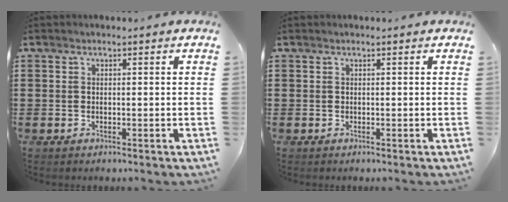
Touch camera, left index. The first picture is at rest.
{"total": 0.0}